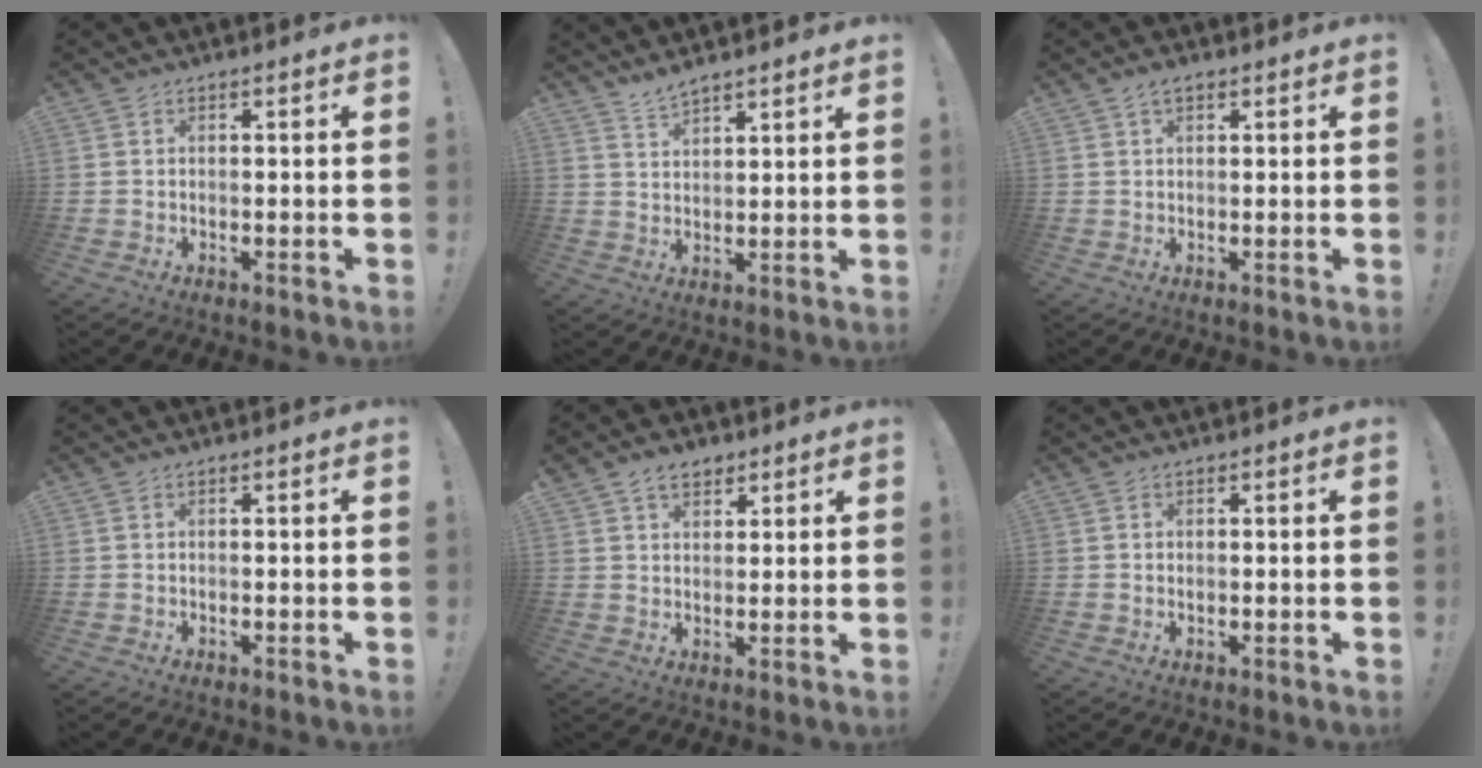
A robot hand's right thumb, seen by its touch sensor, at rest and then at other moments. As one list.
[{"total": 4.4, "force": [4.2, 0.9, 1.1], "torque": [-0.016, -0.028, 0.077]}, {"total": 2.4, "force": [1.5, 1.0, 1.6], "torque": [-0.027, -0.001, 0.026]}, {"total": 0.0}, {"total": 5.5, "force": [3.5, 3.6, 2.3], "torque": [-0.033, -0.009, 0.065]}, {"total": 0.0}]